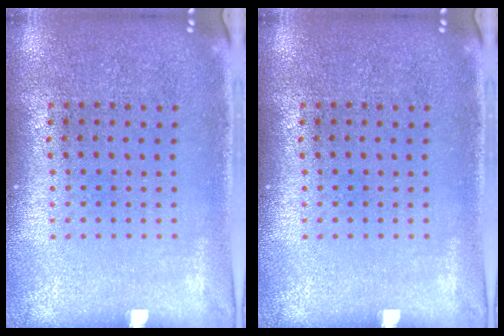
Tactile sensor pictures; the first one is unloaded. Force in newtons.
{"total": 0.0}